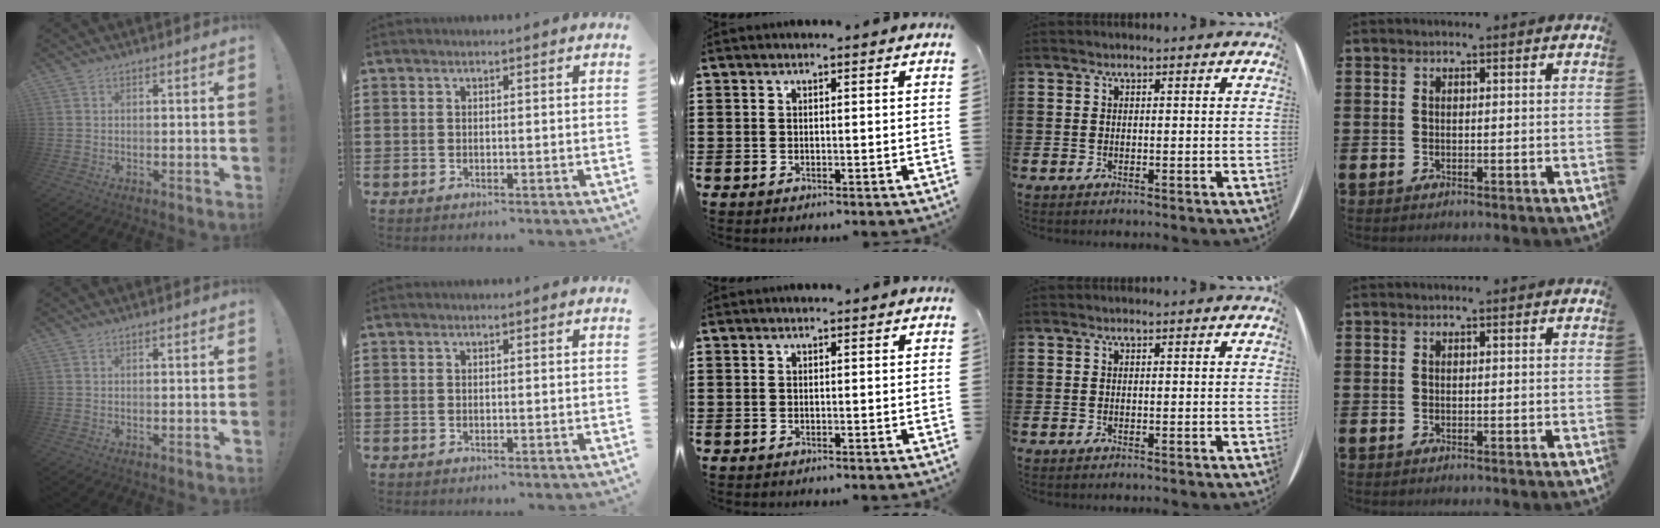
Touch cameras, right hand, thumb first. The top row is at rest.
{}